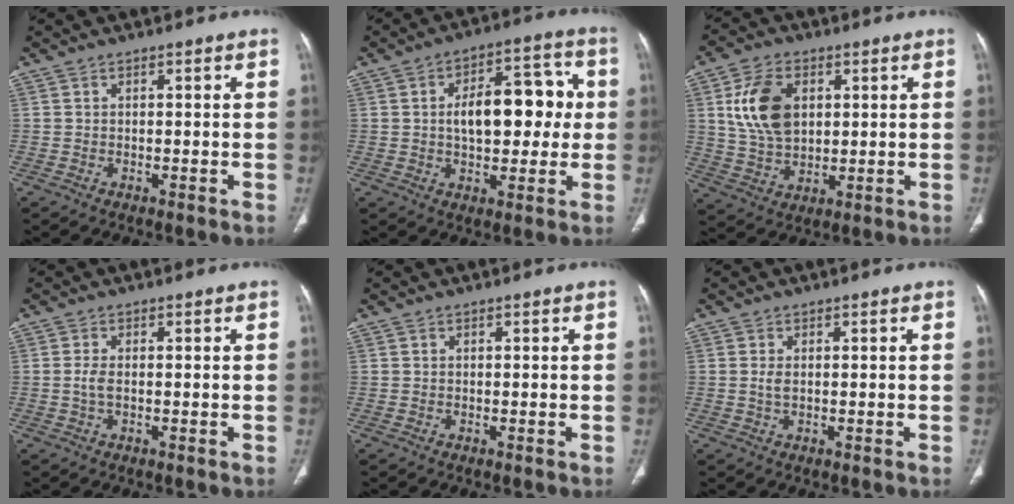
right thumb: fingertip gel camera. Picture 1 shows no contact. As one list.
[{"total": 14.6, "force": [1.2, 8.1, 12.1], "torque": [-0.142, 0.031, 0.016]}, {"total": 11.9, "force": [3.1, 7.8, 8.5], "torque": [-0.146, -0.007, 0.064]}, {"total": 1.8, "force": [-0.2, 0.7, 1.6], "torque": [-0.042, -0.003, -0.004]}, {"total": 0.0}, {"total": 1.4, "force": [0.1, 0.7, 1.2], "torque": [-0.030, 0.001, 0.006]}]